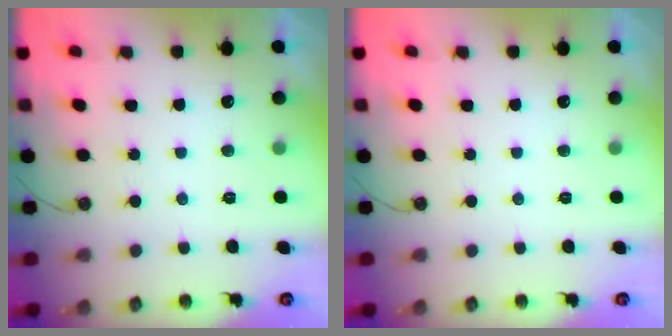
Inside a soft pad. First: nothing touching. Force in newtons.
{"total": 0.0}